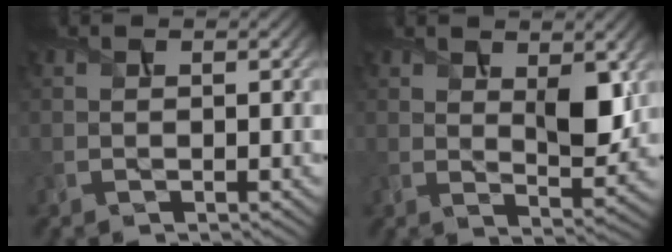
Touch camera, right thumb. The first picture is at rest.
{"total": 5.7, "force": [2.1, 2.6, 4.6], "torque": [-0.077, -0.010, 0.041]}